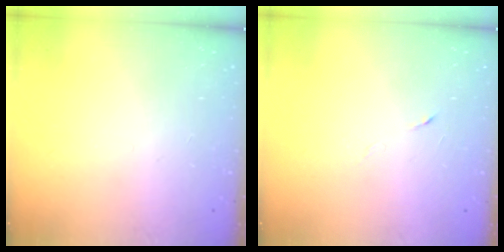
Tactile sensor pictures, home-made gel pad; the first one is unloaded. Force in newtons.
{"total": 2.9, "press": 2.7, "slide": 1.0}